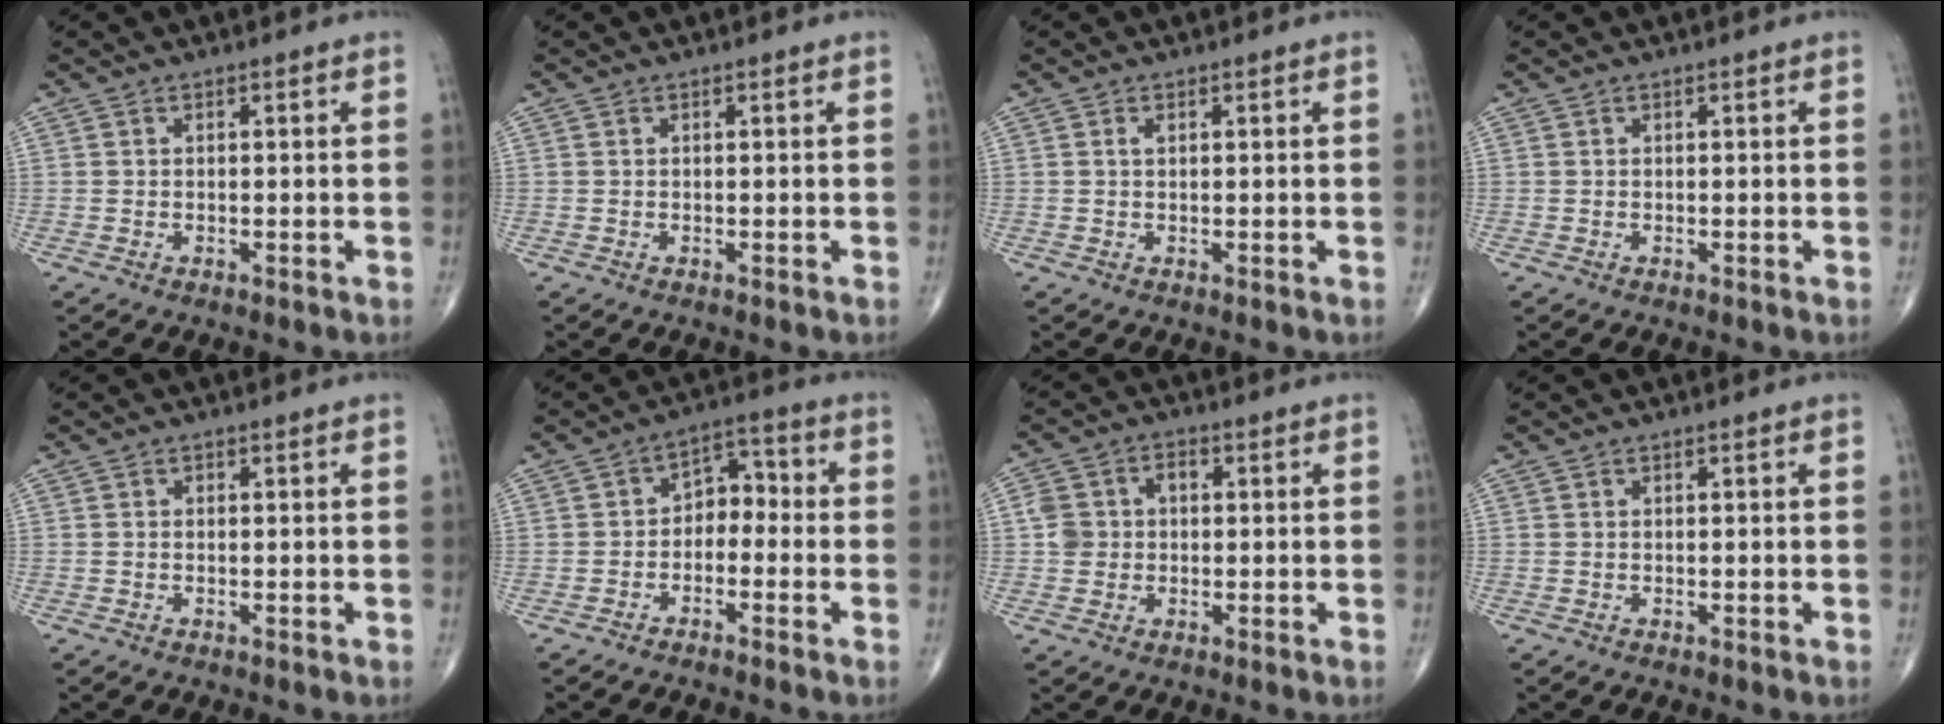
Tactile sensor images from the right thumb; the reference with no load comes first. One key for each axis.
{"total": 0.0}
{"total": 0.8, "fx": 0.3, "fy": 0.4, "fz": 0.7, "tx": -0.017, "ty": 0.003, "tz": 0.006}
{"total": 0.0}
{"total": 0.0}
{"total": 5.9, "fx": -1.6, "fy": 4.2, "fz": 3.9, "tx": -0.033, "ty": 0.039, "tz": -0.042}
{"total": 5.6, "fx": 0.2, "fy": 4.8, "fz": 2.9, "tx": -0.042, "ty": 0.022, "tz": -0.001}
{"total": 0.0}